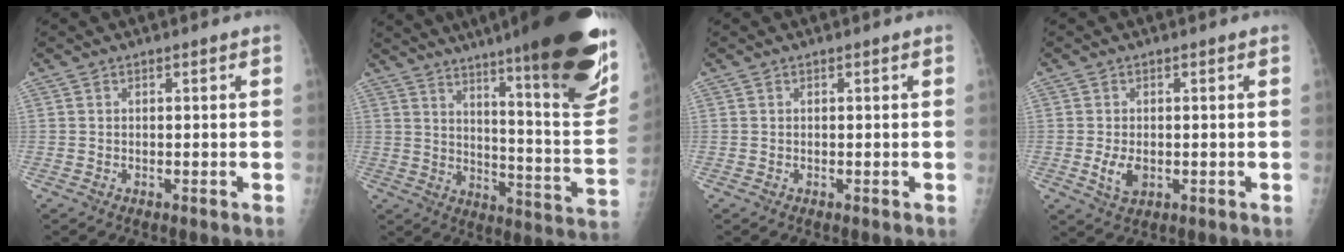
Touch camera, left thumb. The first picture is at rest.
{"total": 30.7, "force": [19.9, 4.1, 23.1], "torque": [-0.262, -0.086, 0.279]}
{"total": 0.0}
{"total": 3.9, "force": [-0.6, 2.5, 2.9], "torque": [-0.054, -0.006, -0.005]}